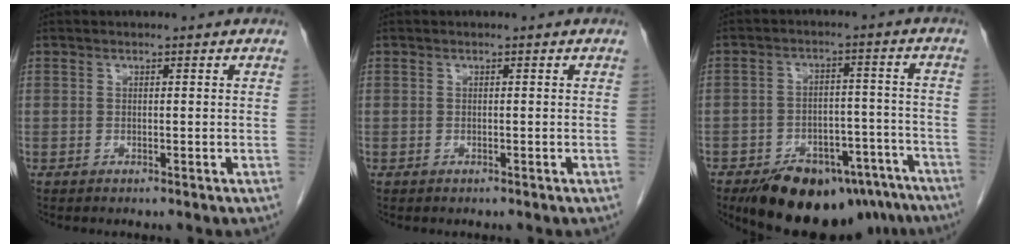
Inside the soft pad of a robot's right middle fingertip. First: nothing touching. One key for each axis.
{"total": 0.0}
{"total": 17.7, "fx": -13.6, "fy": 8.0, "fz": 8.0, "tx": -0.098, "ty": 0.016, "tz": -0.185}